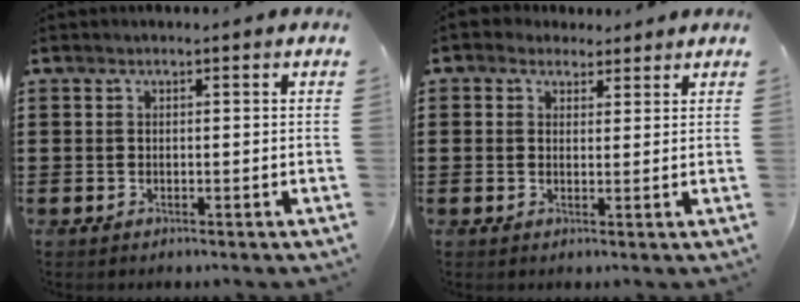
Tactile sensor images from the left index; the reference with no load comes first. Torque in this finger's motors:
{"motor_torque": [1.06, -1.09, -0.28, -0.13]}